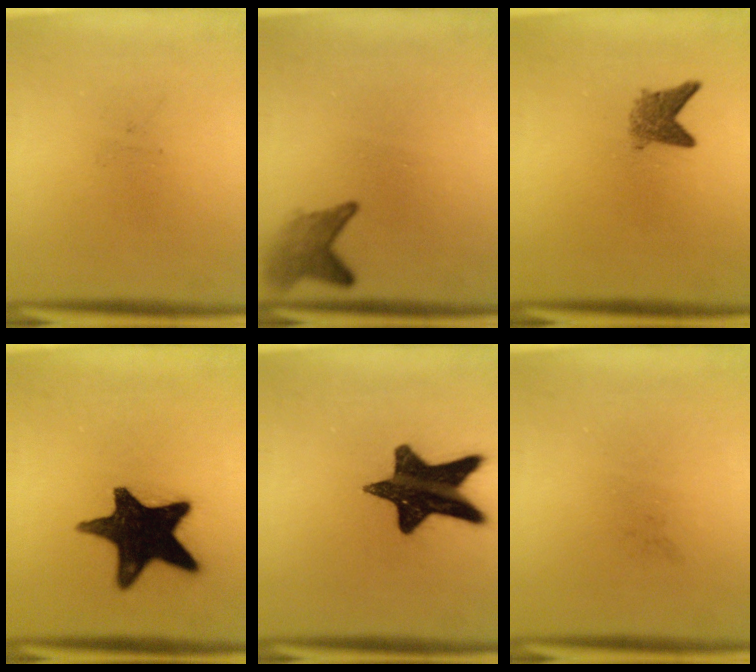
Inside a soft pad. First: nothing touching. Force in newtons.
{"total": 2.9}
{"total": 3.0}
{"total": 17.7}
{"total": 15.9}
{"total": 0.0}